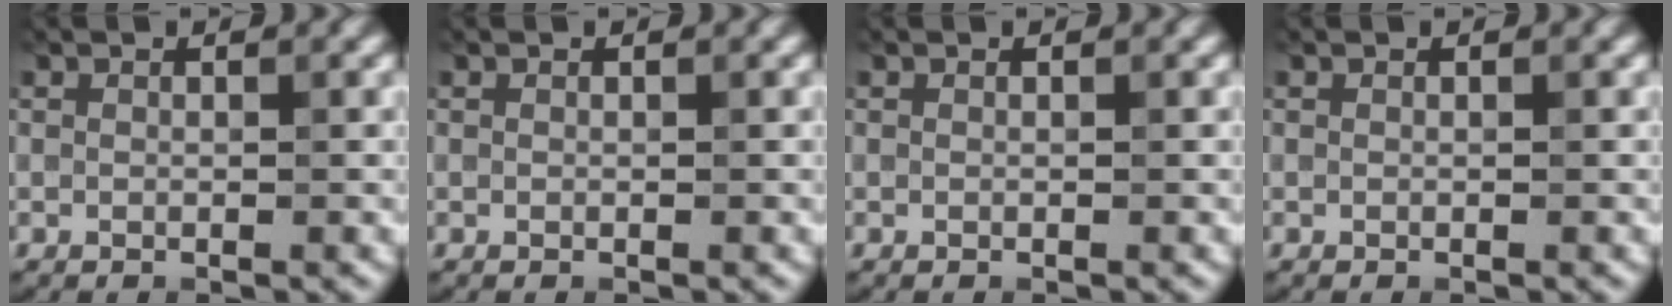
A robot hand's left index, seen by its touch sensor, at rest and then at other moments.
{"total": 0.0}
{"total": 0.0}
{"total": 0.0}